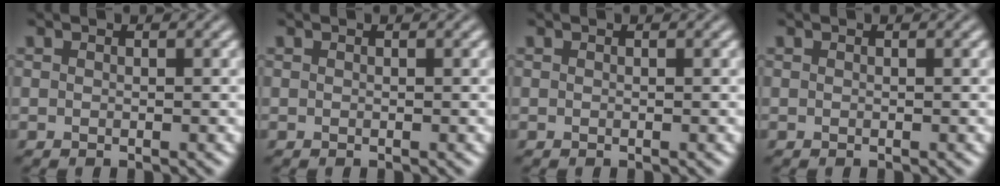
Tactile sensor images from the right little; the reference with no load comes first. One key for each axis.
{"total": 0.0}
{"total": 0.0}
{"total": 0.0}